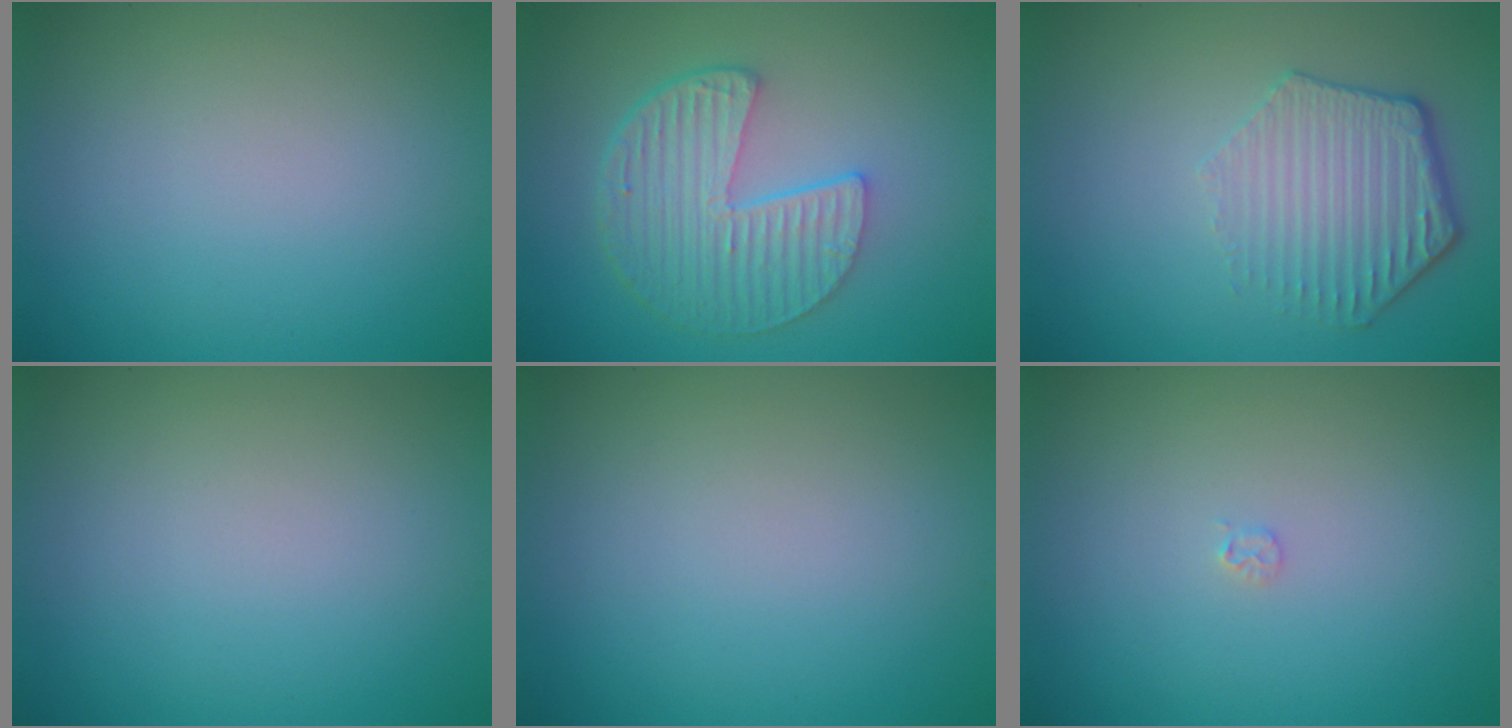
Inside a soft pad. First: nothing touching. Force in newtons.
{"total": 5.8, "press": 4.2, "slide": 3.9}
{"total": 4.3, "press": 3.5, "slide": 2.6}
{"total": 0.0}
{"total": 0.0}
{"total": 0.5, "press": 0.5, "slide": 0.1}